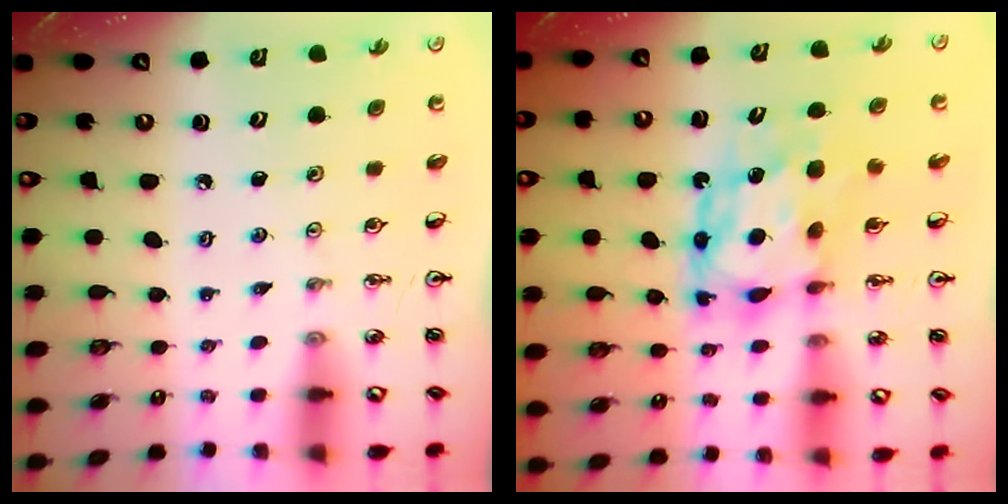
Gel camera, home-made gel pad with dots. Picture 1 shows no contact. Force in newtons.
{"total": 8.2, "press": 8.1, "slide": 0.7}